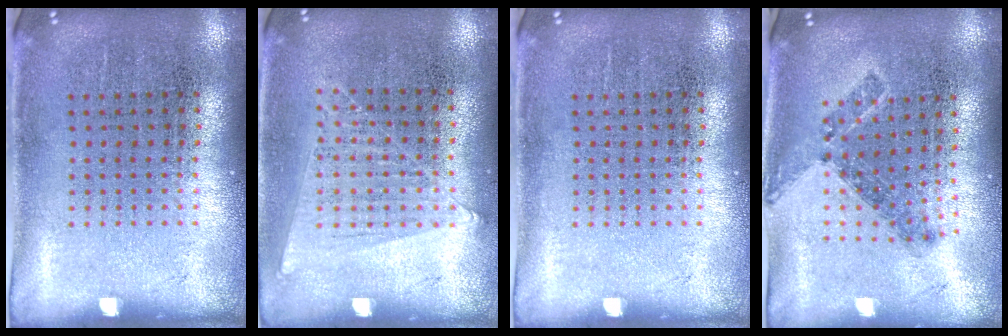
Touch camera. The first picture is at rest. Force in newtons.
{"total": 1.1, "press": 1.0, "slide": 0.4}
{"total": 0.0}
{"total": 0.8, "press": 0.7, "slide": 0.4}